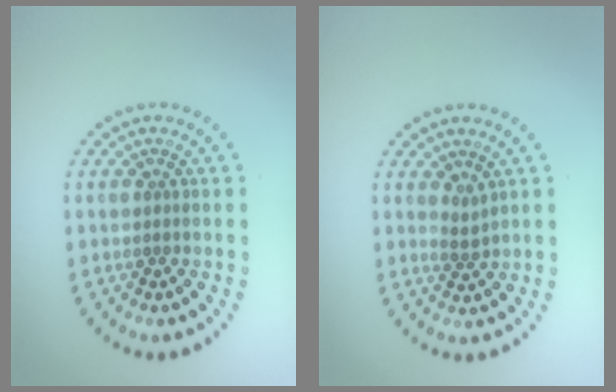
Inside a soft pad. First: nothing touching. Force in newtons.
{"total": 1.1, "press": 0.7, "slide": 0.8}